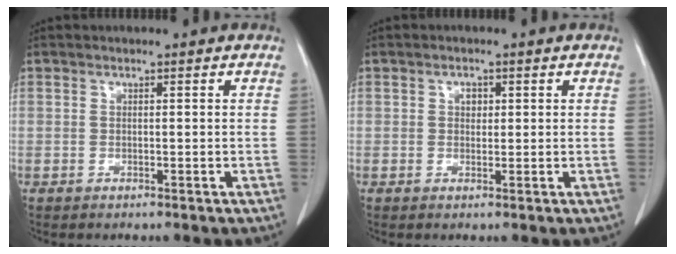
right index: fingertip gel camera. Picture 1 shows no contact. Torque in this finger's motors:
{"motor_torque": [0.42, -0.02, -0.03, 0.00]}